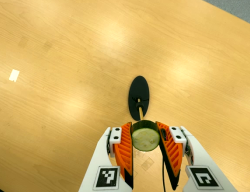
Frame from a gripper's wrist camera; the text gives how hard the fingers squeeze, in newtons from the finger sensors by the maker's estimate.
{"total": 11.6, "left": 11.4, "right": 11.7}